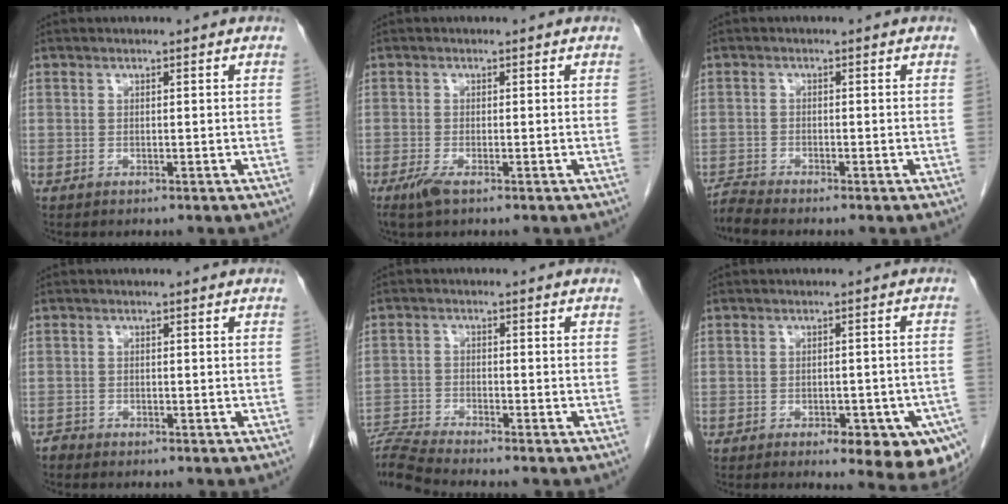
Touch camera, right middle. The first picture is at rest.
{"total": 2.2, "force": [-1.4, 0.4, 1.7], "torque": [-0.040, -0.006, -0.030]}
{"total": 2.6, "force": [-2.4, -0.9, 0.0], "torque": [-0.004, -0.015, -0.049]}
{"total": 0.8, "force": [-0.8, 0.1, -0.2], "torque": [0.001, -0.003, -0.016]}
{"total": 7.0, "force": [-6.6, -1.7, 1.3], "torque": [-0.028, -0.007, -0.126]}
{"total": 12.6, "force": [-7.5, 4.5, 9.0], "torque": [-0.063, 0.007, -0.087]}